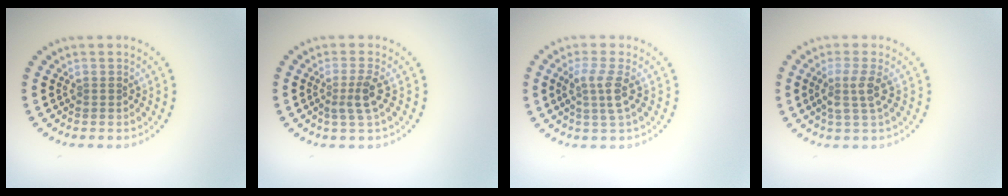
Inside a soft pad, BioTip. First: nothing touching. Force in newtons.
{"total": 2.4, "press": 1.8, "slide": 1.5}
{"total": 2.5, "press": 2.0, "slide": 1.5}
{"total": 2.3, "press": 1.9, "slide": 1.3}